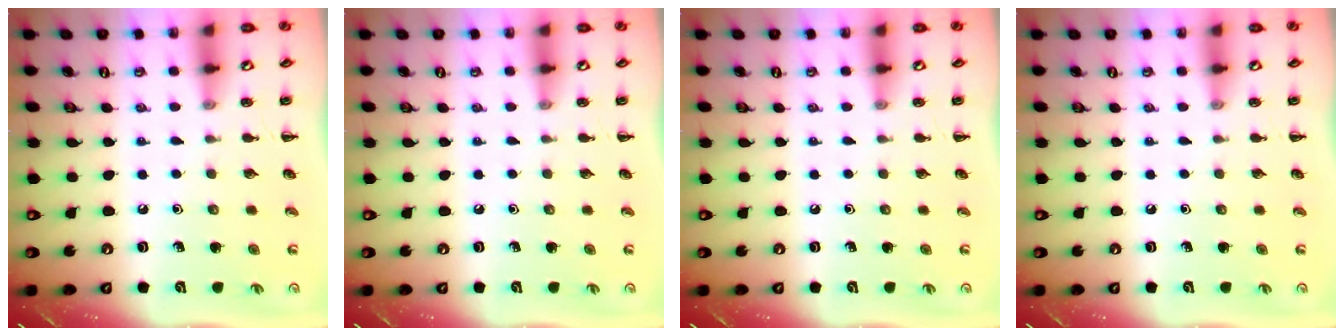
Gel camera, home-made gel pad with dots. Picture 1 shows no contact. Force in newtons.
{"total": 0.0}
{"total": 0.0}
{"total": 0.0}